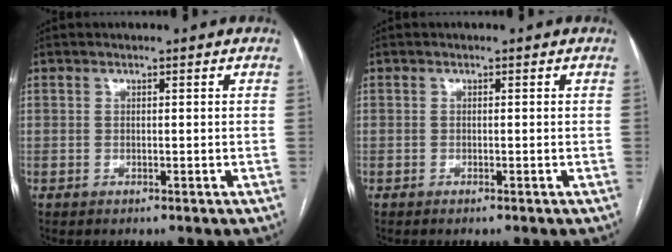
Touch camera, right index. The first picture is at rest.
{"total": 0.0}